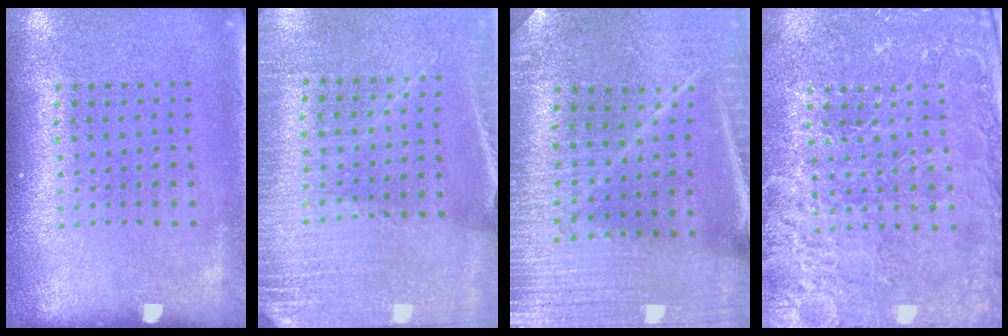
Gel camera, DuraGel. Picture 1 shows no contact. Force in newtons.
{"total": 2.7, "press": 2.6, "slide": 0.3}
{"total": 3.0, "press": 3.0, "slide": 0.3}
{"total": 3.7, "press": 3.6, "slide": 1.0}